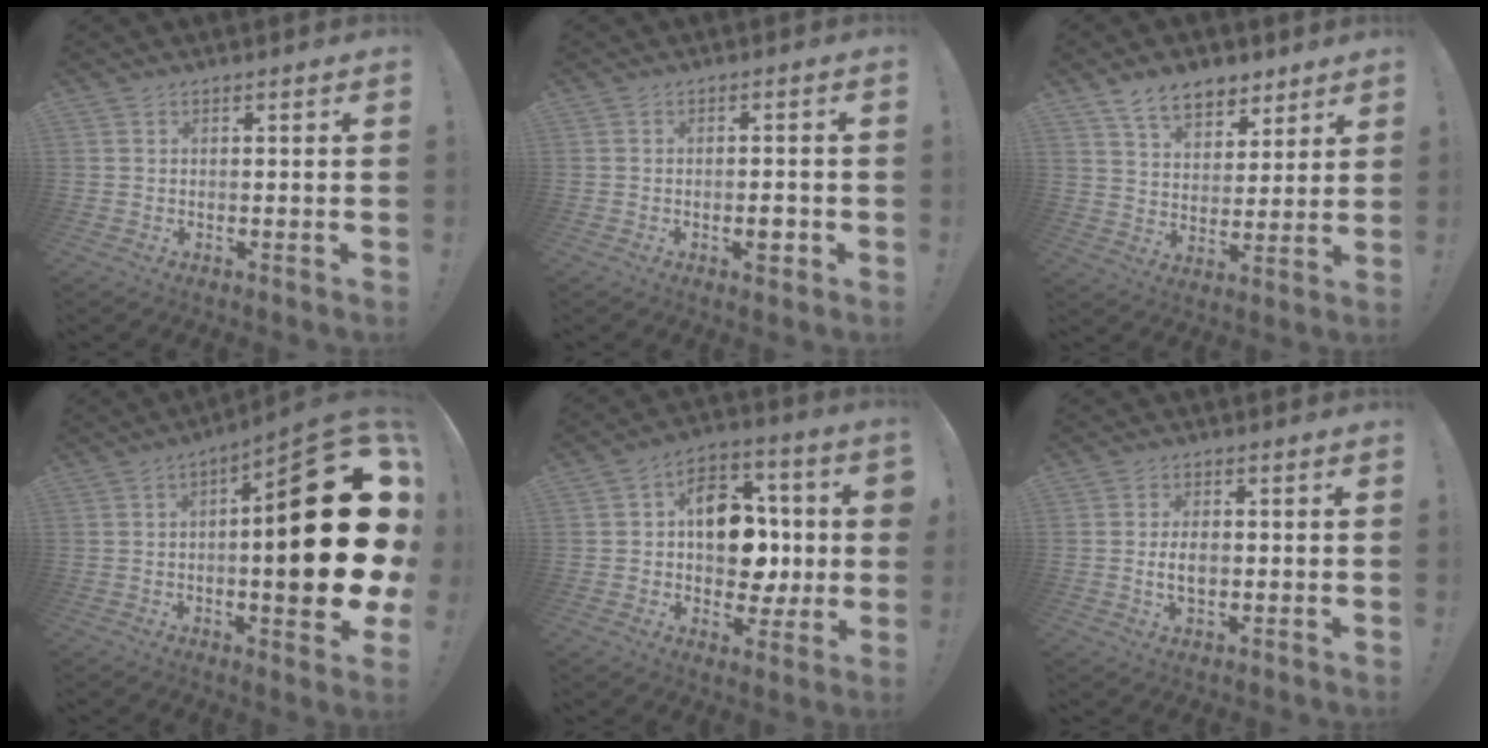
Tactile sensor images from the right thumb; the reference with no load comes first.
{"total": 3.5, "force": [-1.5, 1.3, 2.8], "torque": [-0.033, 0.006, -0.027]}
{"total": 11.1, "force": [7.6, 6.6, 4.8], "torque": [-0.069, -0.045, 0.145]}
{"total": 27.6, "force": [0.5, 6.9, 26.7], "torque": [-0.357, -0.012, 0.011]}
{"total": 15.5, "force": [0.4, 11.3, 10.5], "torque": [-0.158, 0.019, 0.020]}
{"total": 4.8, "force": [-0.6, 2.6, 3.9], "torque": [-0.076, 0.002, -0.015]}